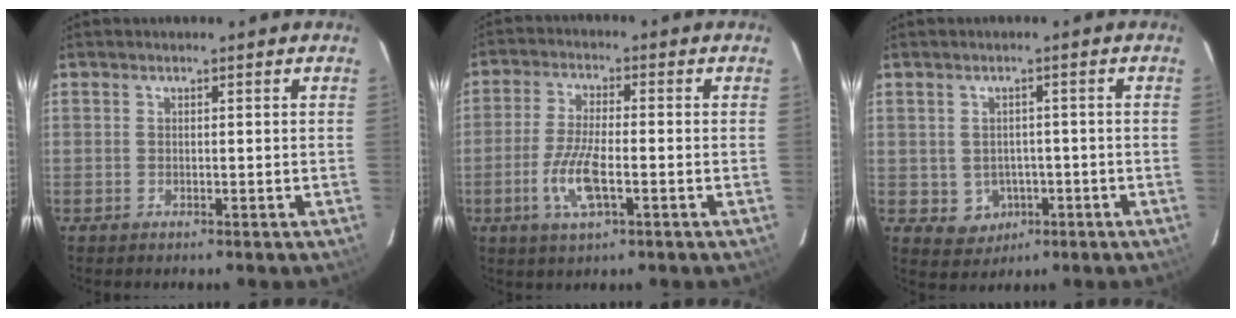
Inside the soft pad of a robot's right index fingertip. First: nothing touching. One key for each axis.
{"total": 8.2, "fx": -2.9, "fy": 2.3, "fz": 7.3, "tx": -0.157, "ty": -0.006, "tz": -0.057}
{"total": 4.8, "fx": -1.1, "fy": 4.6, "fz": 0.9, "tx": -0.029, "ty": 0.012, "tz": 0.001}